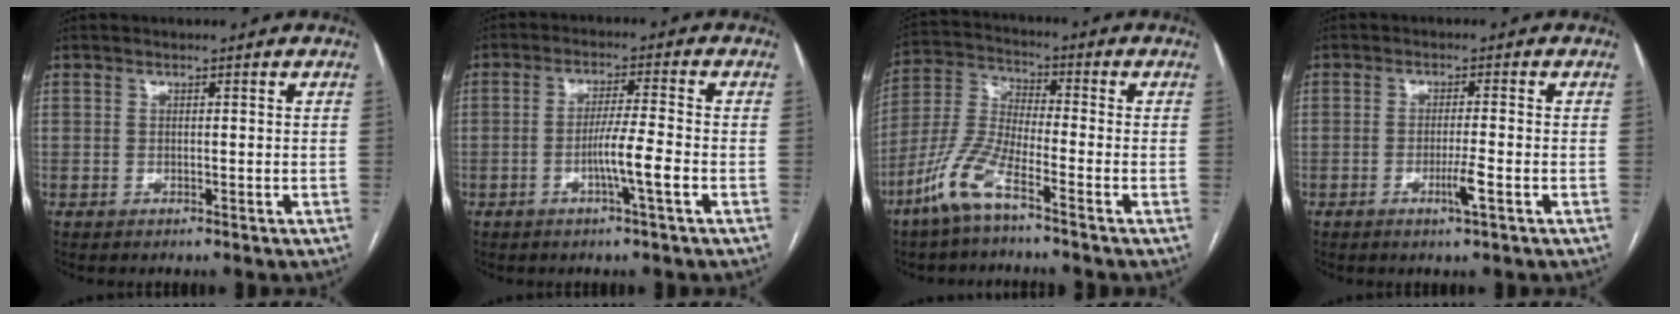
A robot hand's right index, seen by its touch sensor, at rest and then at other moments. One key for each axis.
{"total": 5.6, "fx": -2.1, "fy": -0.6, "fz": 5.2, "tx": -0.092, "ty": -0.004, "tz": -0.040}
{"total": 9.1, "fx": -5.9, "fy": 1.3, "fz": 6.8, "tx": -0.159, "ty": -0.010, "tz": -0.130}
{"total": 3.5, "fx": -1.4, "fy": -0.4, "fz": 3.1, "tx": -0.059, "ty": -0.008, "tz": -0.027}